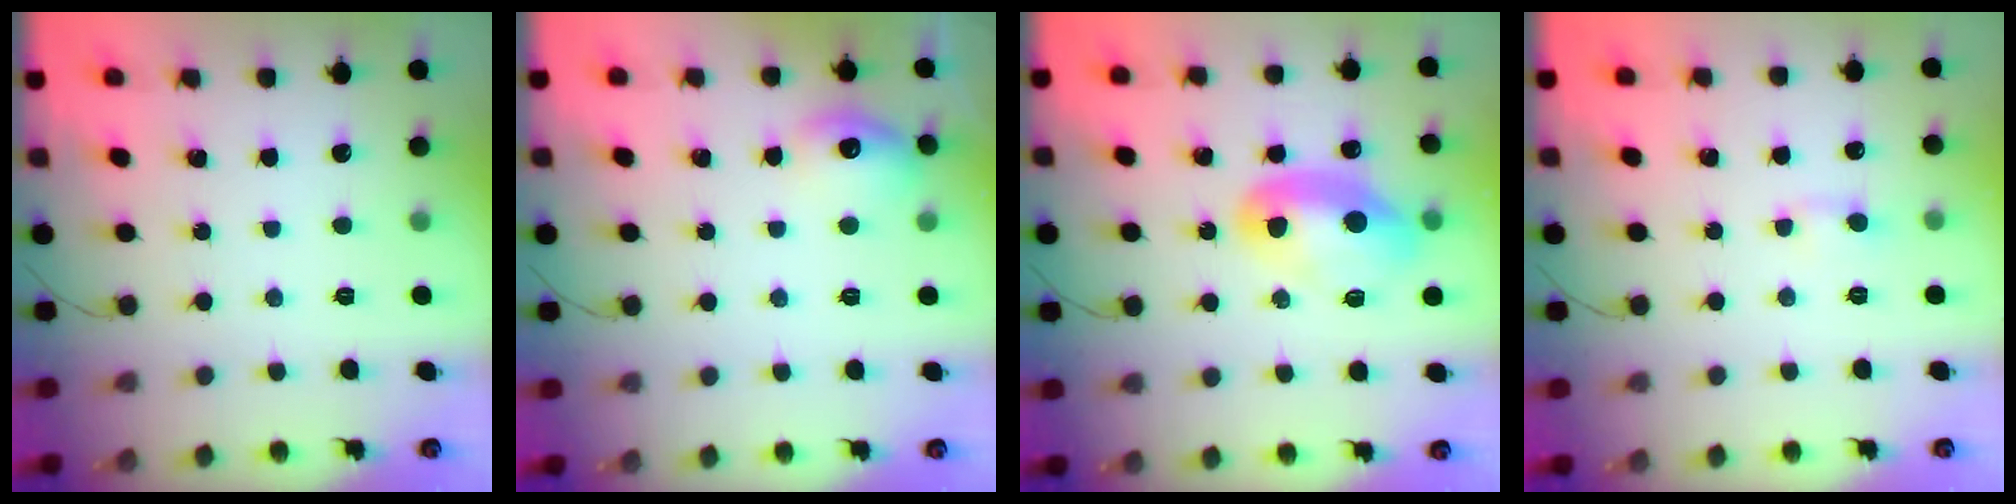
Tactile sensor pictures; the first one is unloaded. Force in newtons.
{"total": 10.0, "press": 10.0, "slide": 0.3}
{"total": 12.2, "press": 12.2, "slide": 1.0}
{"total": 2.3, "press": 2.0, "slide": 1.3}